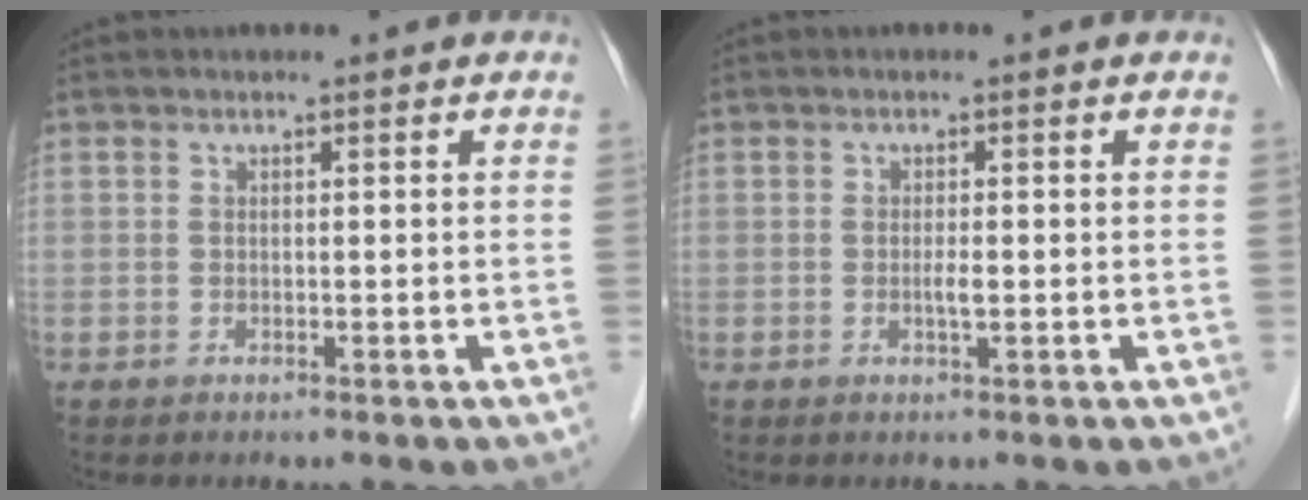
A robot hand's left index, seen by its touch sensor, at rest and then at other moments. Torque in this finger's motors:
{"motor_torque": [0.36, 0.10, 0.01, 0.03]}